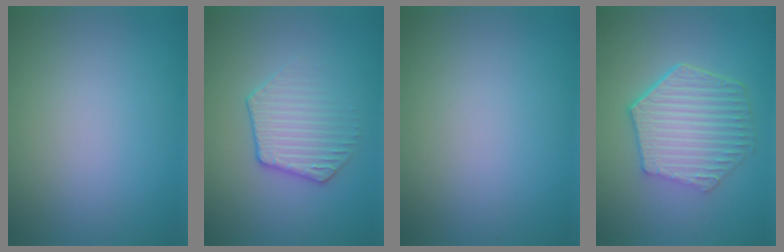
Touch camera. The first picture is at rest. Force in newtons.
{"total": 2.7, "press": 2.2, "slide": 1.6}
{"total": 0.0}
{"total": 6.4, "press": 4.8, "slide": 4.3}